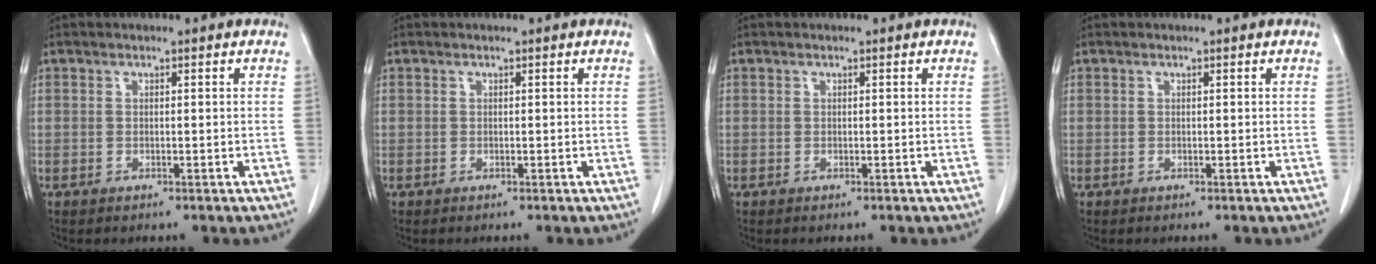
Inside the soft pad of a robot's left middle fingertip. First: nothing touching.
{"total": 0.0}
{"total": 0.0}
{"total": 0.0}